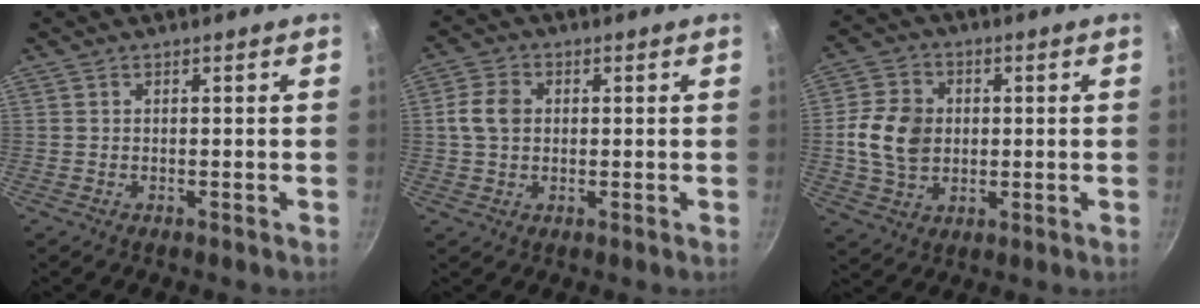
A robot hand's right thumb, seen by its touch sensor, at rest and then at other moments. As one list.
[{"total": 5.5, "force": [0.5, 4.2, 3.4], "torque": [-0.055, 0.009, 0.003]}, {"total": 10.5, "force": [0.5, 8.2, 6.6], "torque": [-0.101, 0.002, 0.005]}]